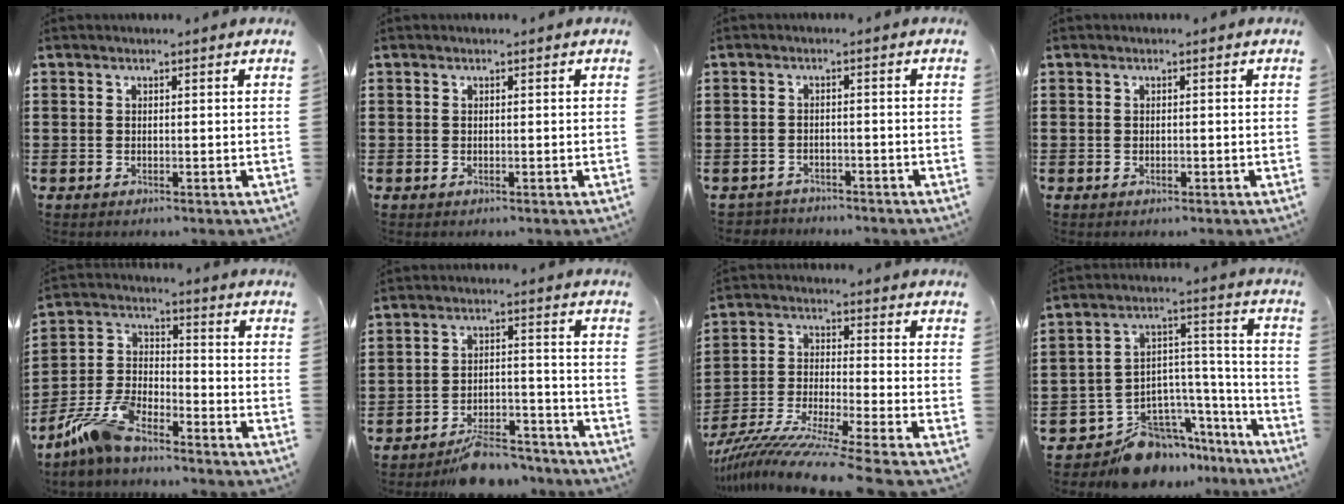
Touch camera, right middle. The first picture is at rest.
{"total": 0.0}
{"total": 1.9, "force": [-1.9, 0.2, -0.3], "torque": [-0.001, 0.000, -0.043]}
{"total": 0.0}
{"total": 9.0, "force": [-7.4, 2.5, 4.4], "torque": [-0.106, 0.009, -0.145]}
{"total": 6.6, "force": [-6.2, 1.4, 1.8], "torque": [-0.015, 0.028, -0.117]}
{"total": 9.3, "force": [-8.3, -0.9, 4.0], "torque": [-0.071, -0.010, -0.167]}
{"total": 10.1, "force": [-8.7, 4.6, 2.3], "torque": [-0.034, 0.027, -0.156]}